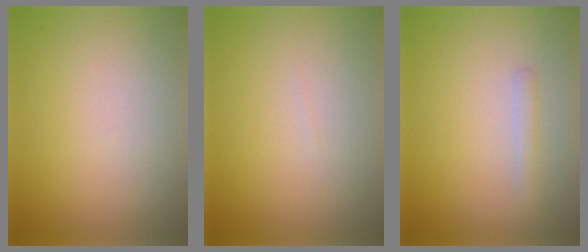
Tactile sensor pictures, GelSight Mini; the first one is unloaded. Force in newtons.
{"total": 0.0}
{"total": 1.2, "press": 1.2, "slide": 0.1}